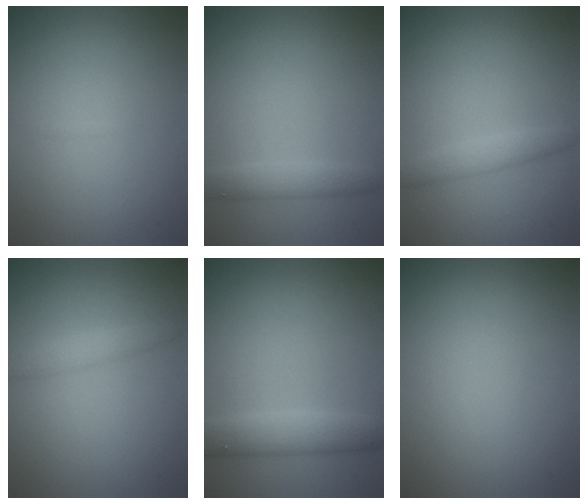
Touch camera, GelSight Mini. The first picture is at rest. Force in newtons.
{"total": 2.1, "press": 2.1, "slide": 0.1}
{"total": 2.1, "press": 2.1, "slide": 0.1}
{"total": 1.5, "press": 1.5, "slide": 0.1}
{"total": 3.5, "press": 3.5, "slide": 0.2}
{"total": 0.0}